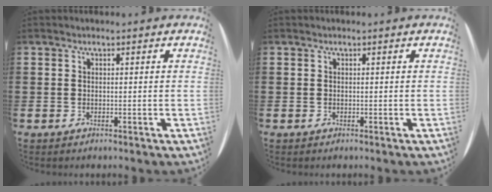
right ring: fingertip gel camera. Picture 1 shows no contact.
{"total": 0.0}